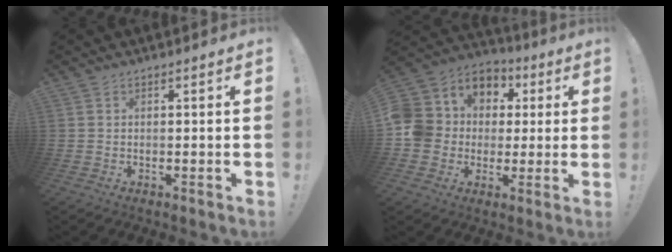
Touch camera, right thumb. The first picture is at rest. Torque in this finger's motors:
{"motor_torque": [1.89, 2.06, 1.10, -0.21, 0.07]}